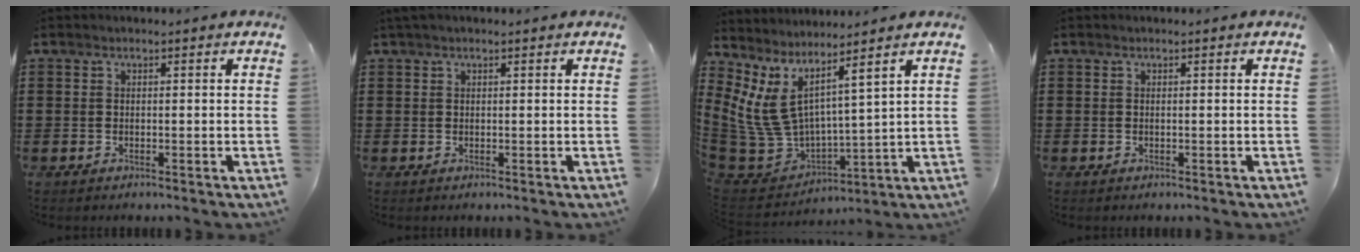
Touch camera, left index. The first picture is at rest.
{"total": 0.7, "force": [0.4, 0.1, 0.5], "torque": [-0.012, 0.002, 0.007]}
{"total": 6.4, "force": [3.3, 3.0, 4.6], "torque": [-0.144, -0.057, 0.059]}
{"total": 0.0}